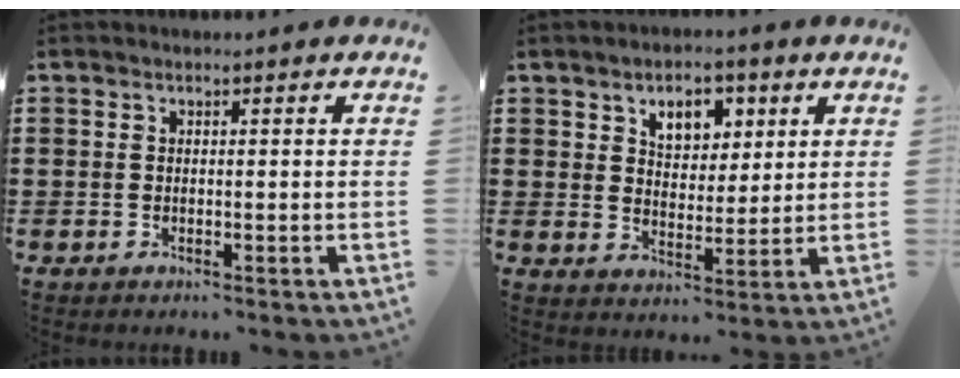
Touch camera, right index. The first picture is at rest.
{"total": 5.4, "force": [2.8, 3.6, 2.8], "torque": [-0.055, 0.009, 0.045]}